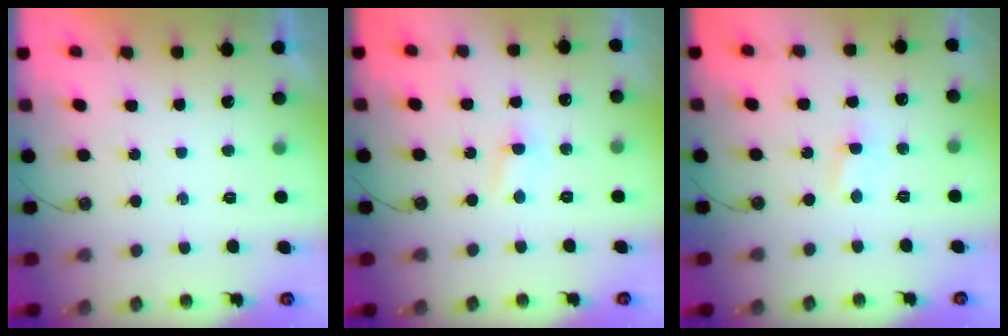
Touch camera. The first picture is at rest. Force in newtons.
{"total": 2.8, "press": 2.8, "slide": 0.2}
{"total": 1.9, "press": 1.9, "slide": 0.3}